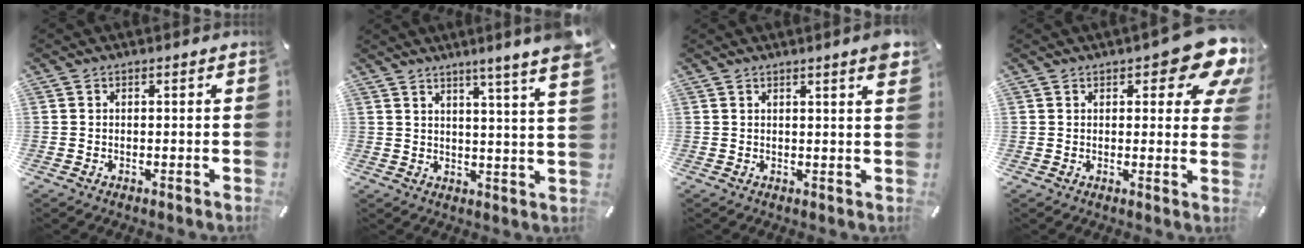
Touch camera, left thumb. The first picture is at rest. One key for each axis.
{"total": 7.0, "fx": 5.0, "fy": -0.9, "fz": 4.7, "tx": -0.074, "ty": -0.042, "tz": 0.077}
{"total": 3.5, "fx": 2.0, "fy": 0.1, "fz": 2.9, "tx": -0.041, "ty": -0.015, "tz": 0.031}
{"total": 11.2, "fx": 6.6, "fy": 4.7, "fz": 7.8, "tx": -0.081, "ty": -0.046, "tz": 0.109}